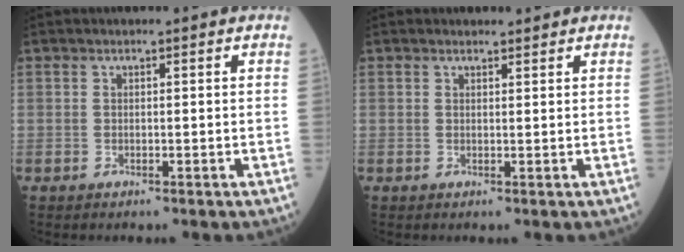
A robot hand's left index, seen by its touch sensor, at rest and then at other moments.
{"total": 1.2, "force": [1.1, 0.2, 0.1], "torque": [-0.010, 0.000, 0.019]}